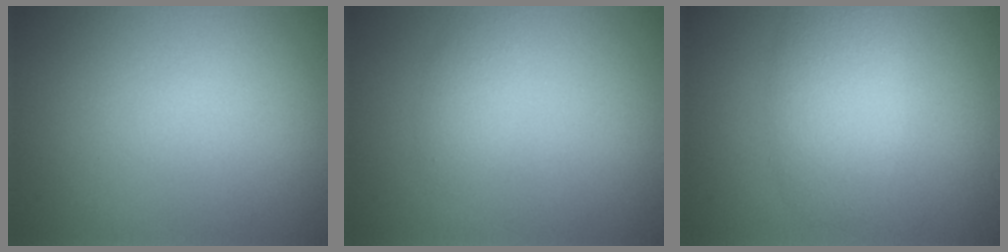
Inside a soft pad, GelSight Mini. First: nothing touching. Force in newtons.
{"total": 1.4, "press": 1.4, "slide": 0.1}
{"total": 2.7, "press": 2.7, "slide": 0.3}